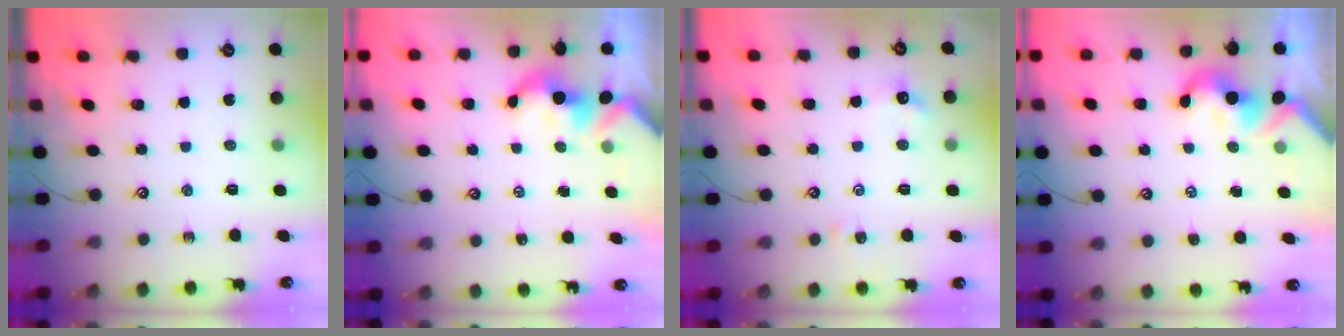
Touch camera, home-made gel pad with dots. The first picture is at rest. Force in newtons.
{"total": 1.8, "press": 1.8, "slide": 0.2}
{"total": 2.5, "press": 2.5, "slide": 0.6}
{"total": 1.8, "press": 1.7, "slide": 0.6}